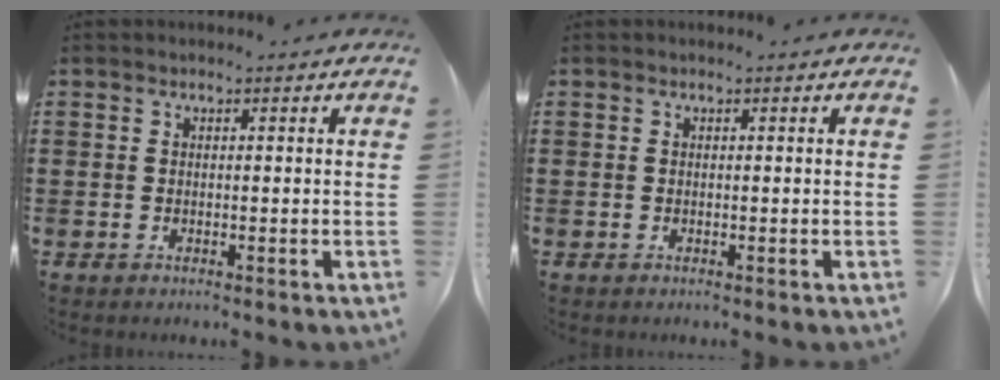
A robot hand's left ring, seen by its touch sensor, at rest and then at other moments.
{"total": 0.0}